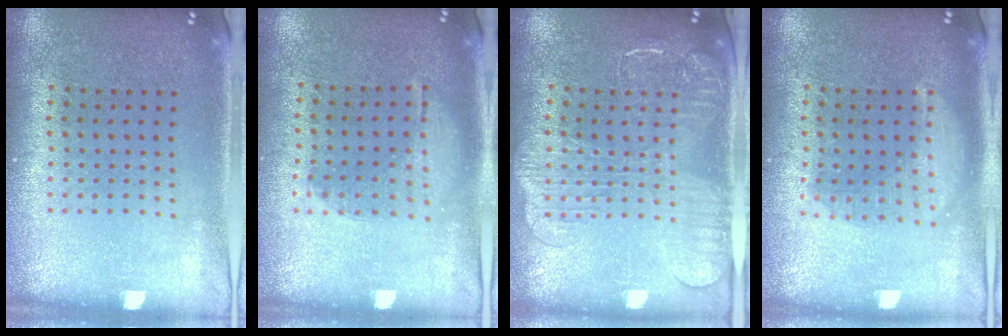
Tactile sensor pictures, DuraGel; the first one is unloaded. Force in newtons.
{"total": 1.1, "press": 0.8, "slide": 0.7}
{"total": 2.2, "press": 2.0, "slide": 0.9}
{"total": 1.4, "press": 1.4, "slide": 0.1}